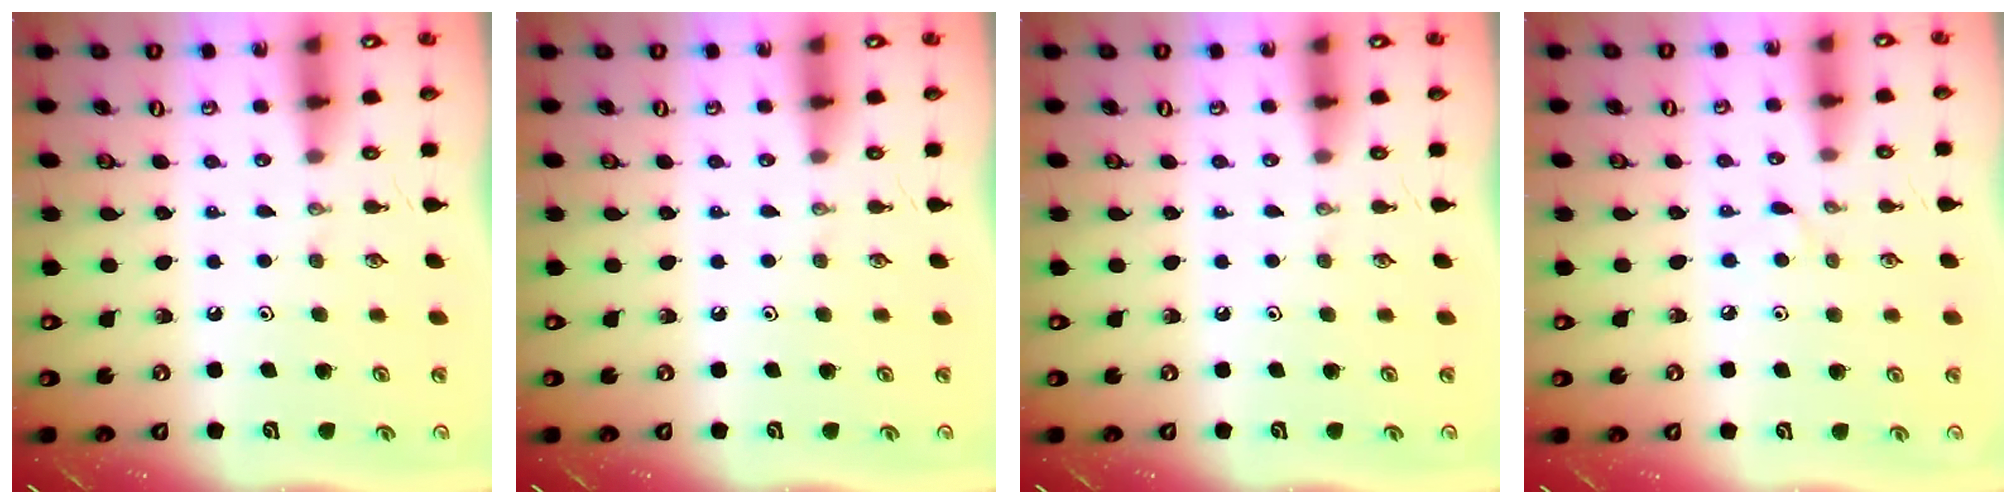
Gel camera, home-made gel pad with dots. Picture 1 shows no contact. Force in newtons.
{"total": 0.0}
{"total": 0.0}
{"total": 3.6, "press": 3.6, "slide": 0.4}